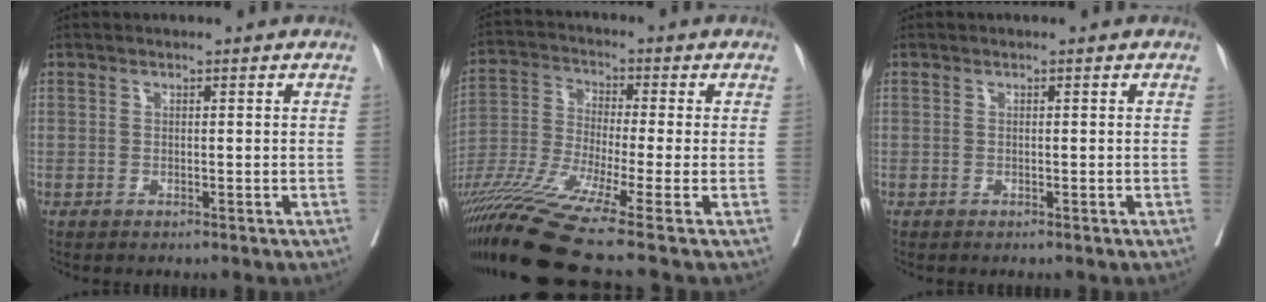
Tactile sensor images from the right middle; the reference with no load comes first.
{"total": 15.1, "force": [-10.8, -2.1, 10.4], "torque": [-0.217, -0.035, -0.199]}
{"total": 0.0}